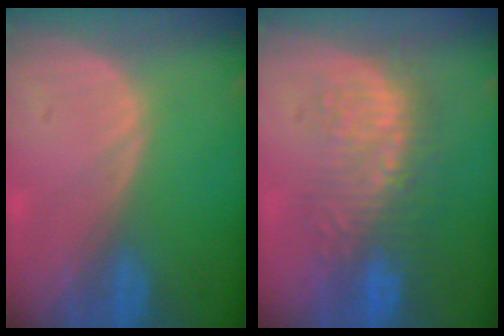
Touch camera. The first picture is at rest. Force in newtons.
{"total": 9.1, "press": 8.7, "slide": 2.6}